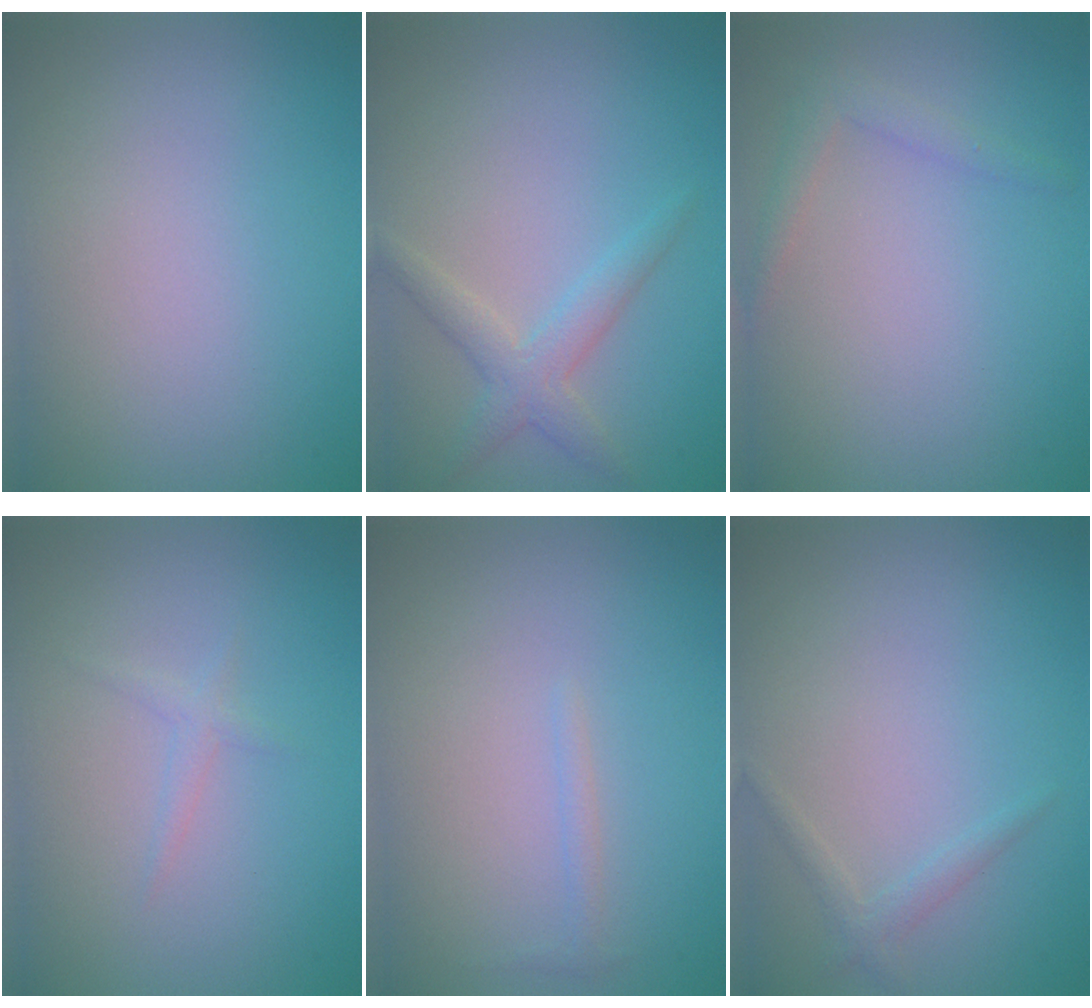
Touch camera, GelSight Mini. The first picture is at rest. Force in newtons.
{"total": 2.6, "press": 2.6, "slide": 0.0}
{"total": 1.5, "press": 1.5, "slide": 0.1}
{"total": 0.9, "press": 0.9, "slide": 0.0}
{"total": 0.7, "press": 0.7, "slide": 0.0}
{"total": 1.1, "press": 1.1, "slide": 0.1}